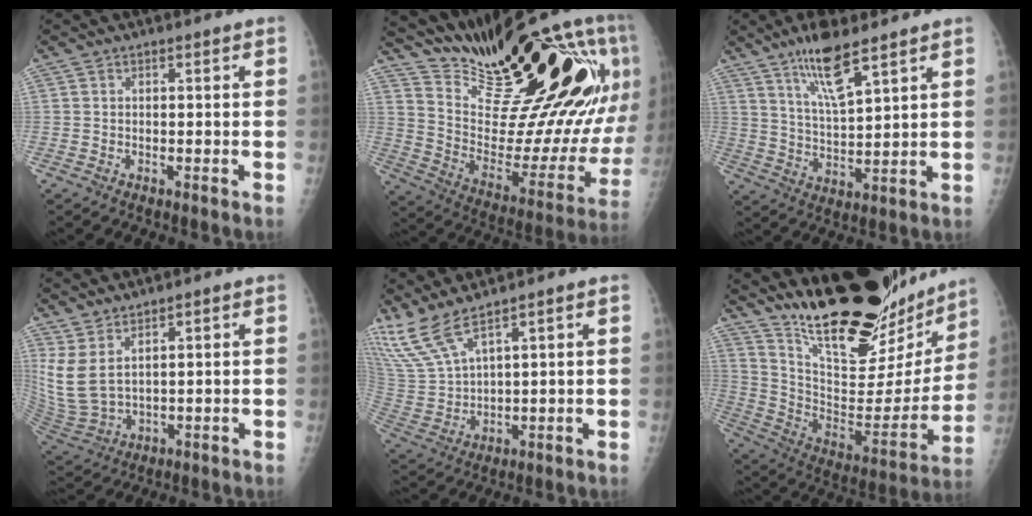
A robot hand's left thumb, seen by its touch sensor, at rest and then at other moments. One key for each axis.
{"total": 31.3, "fx": 18.3, "fy": 8.0, "fz": 24.0, "tx": -0.320, "ty": -0.073, "tz": 0.303}
{"total": 10.2, "fx": 6.7, "fy": 2.1, "fz": 7.3, "tx": -0.133, "ty": -0.038, "tz": 0.130}
{"total": 9.4, "fx": 4.1, "fy": 5.1, "fz": 6.7, "tx": -0.151, "ty": -0.024, "tz": 0.104}
{"total": 8.7, "fx": 7.2, "fy": 1.4, "fz": 4.7, "tx": -0.117, "ty": -0.030, "tz": 0.172}
{"total": 29.2, "fx": 23.7, "fy": 8.8, "fz": 14.6, "tx": -0.195, "ty": -0.123, "tz": 0.362}